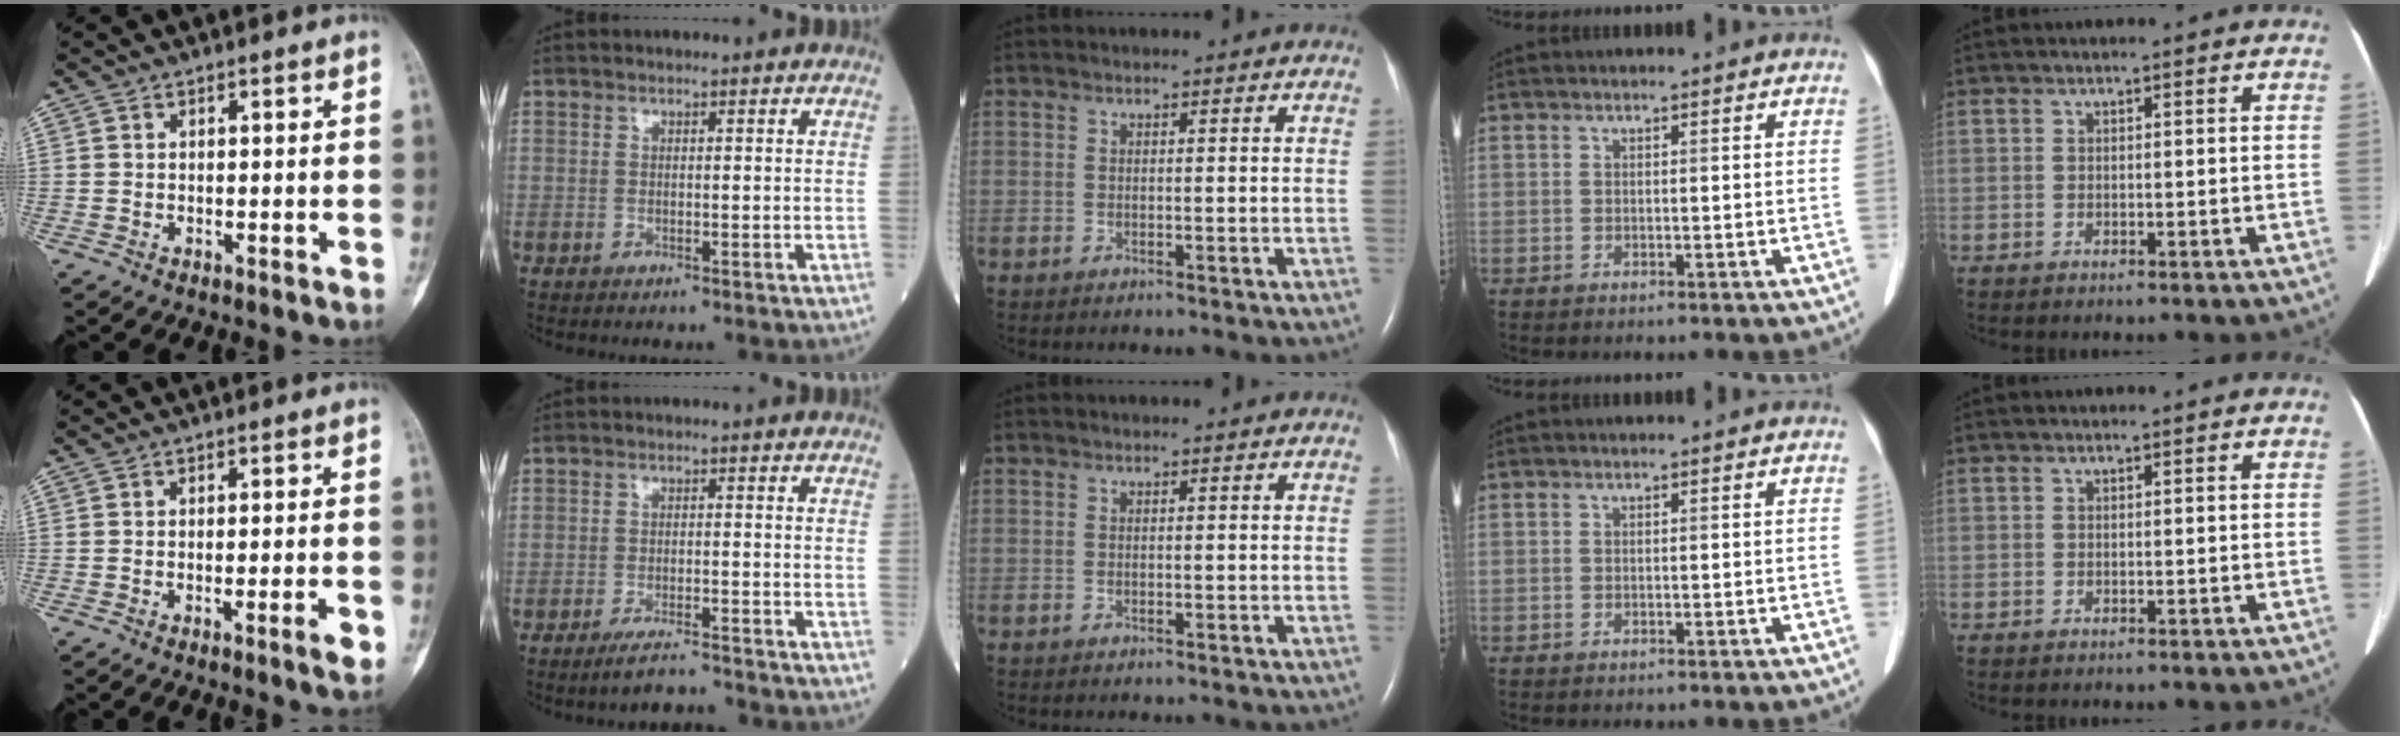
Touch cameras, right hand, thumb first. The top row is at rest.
{"thumb": {"total": 3.7, "force": [-1.7, 0.3, 3.3], "torque": [-0.045, 0.000, -0.026]}, "index": {"total": 4.4, "force": [-4.0, 0.1, 1.8], "torque": [-0.033, -0.012, -0.070]}}